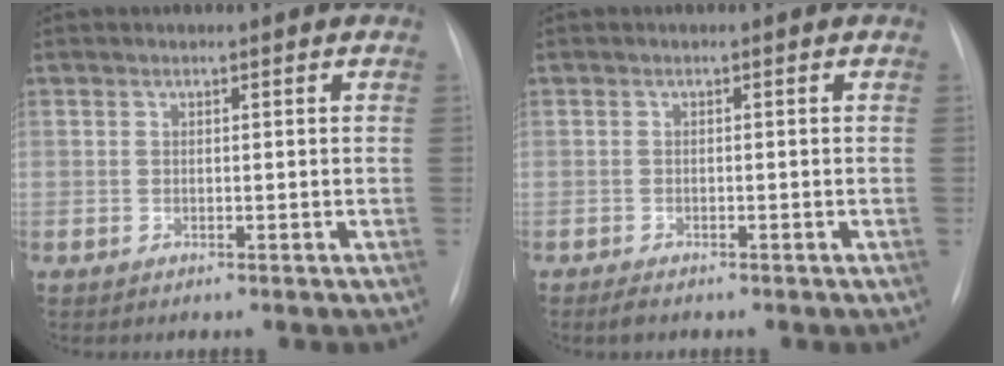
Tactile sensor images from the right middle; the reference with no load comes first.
{"total": 1.5, "force": [-1.2, 0.5, 0.7], "torque": [-0.023, -0.005, -0.017]}